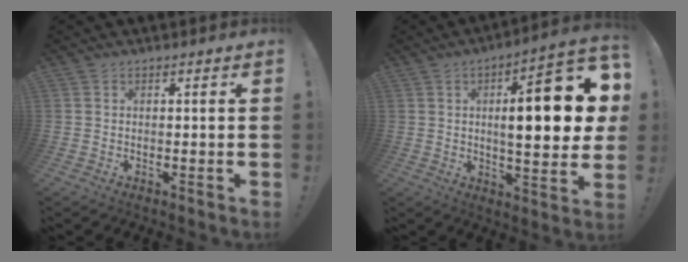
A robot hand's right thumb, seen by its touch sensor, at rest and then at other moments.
{"total": 18.3, "force": [2.5, 4.9, 17.4], "torque": [-0.239, -0.008, 0.027]}